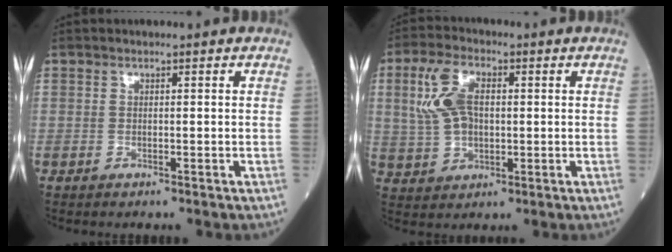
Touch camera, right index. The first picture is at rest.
{"total": 8.1, "force": [1.5, 4.5, 6.6], "torque": [-0.156, 0.020, 0.033]}